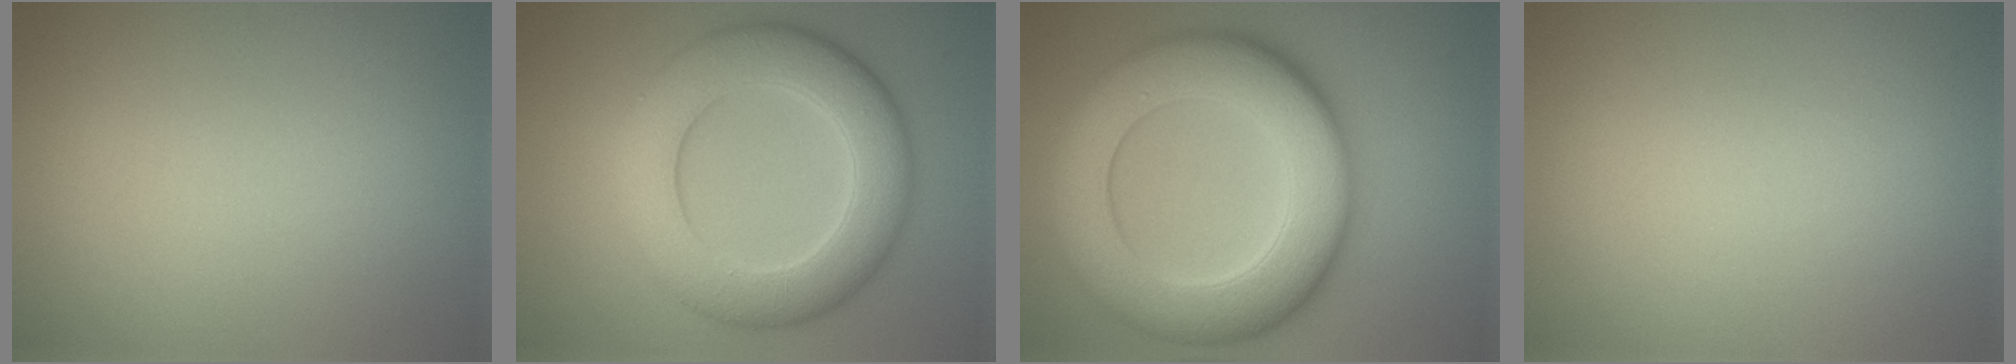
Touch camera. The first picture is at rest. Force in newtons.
{"total": 8.6, "press": 8.6, "slide": 0.1}
{"total": 11.7, "press": 11.7, "slide": 0.4}
{"total": 0.0}